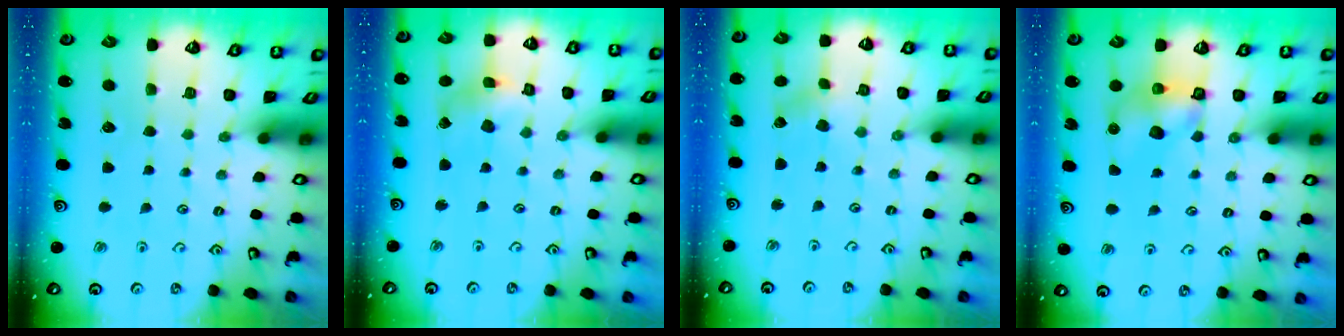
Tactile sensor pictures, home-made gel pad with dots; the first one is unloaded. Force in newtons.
{"total": 5.4, "press": 5.4, "slide": 0.5}
{"total": 1.1, "press": 1.1, "slide": 0.1}
{"total": 7.9, "press": 7.8, "slide": 0.5}